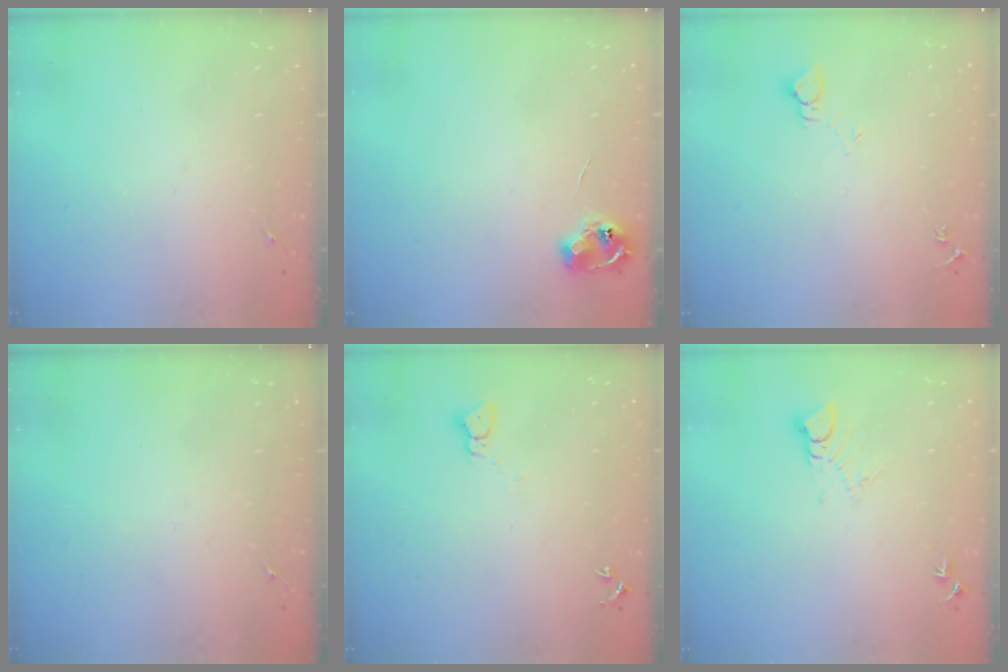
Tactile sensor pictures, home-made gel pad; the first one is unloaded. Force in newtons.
{"total": 6.0, "press": 6.0, "slide": 0.7}
{"total": 3.7, "press": 3.7, "slide": 0.3}
{"total": 0.0}
{"total": 2.3, "press": 2.3, "slide": 0.3}
{"total": 4.7, "press": 4.7, "slide": 0.3}